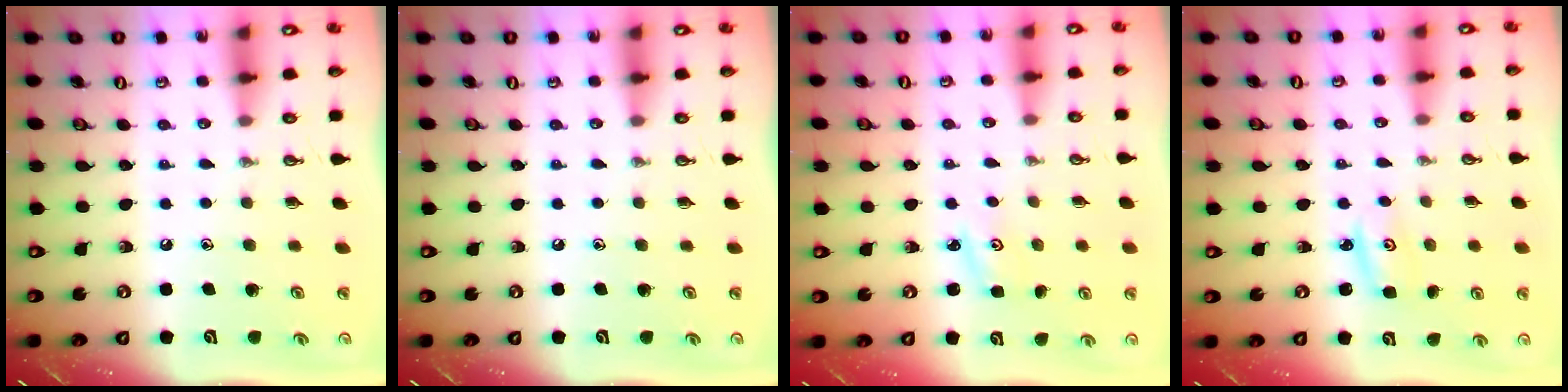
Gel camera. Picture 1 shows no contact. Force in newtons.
{"total": 0.0}
{"total": 2.9, "press": 2.9, "slide": 0.3}
{"total": 2.6, "press": 2.6, "slide": 0.2}